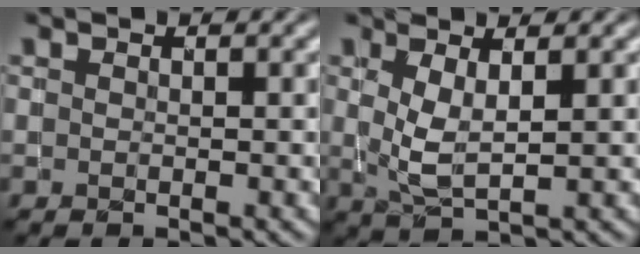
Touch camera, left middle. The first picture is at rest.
{"total": 2.5, "force": [0.8, 0.8, 2.2], "torque": [-0.050, -0.008, 0.023]}